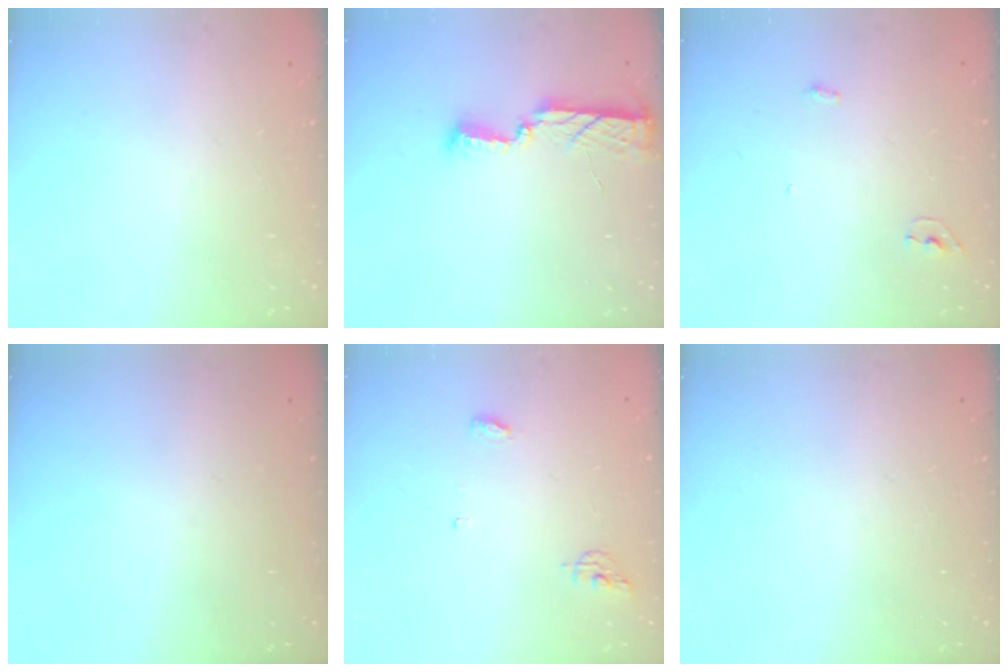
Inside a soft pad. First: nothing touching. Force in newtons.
{"total": 8.1, "press": 8.0, "slide": 0.5}
{"total": 5.6, "press": 3.9, "slide": 4.1}
{"total": 0.0}
{"total": 4.7, "press": 4.7, "slide": 0.4}
{"total": 0.0}